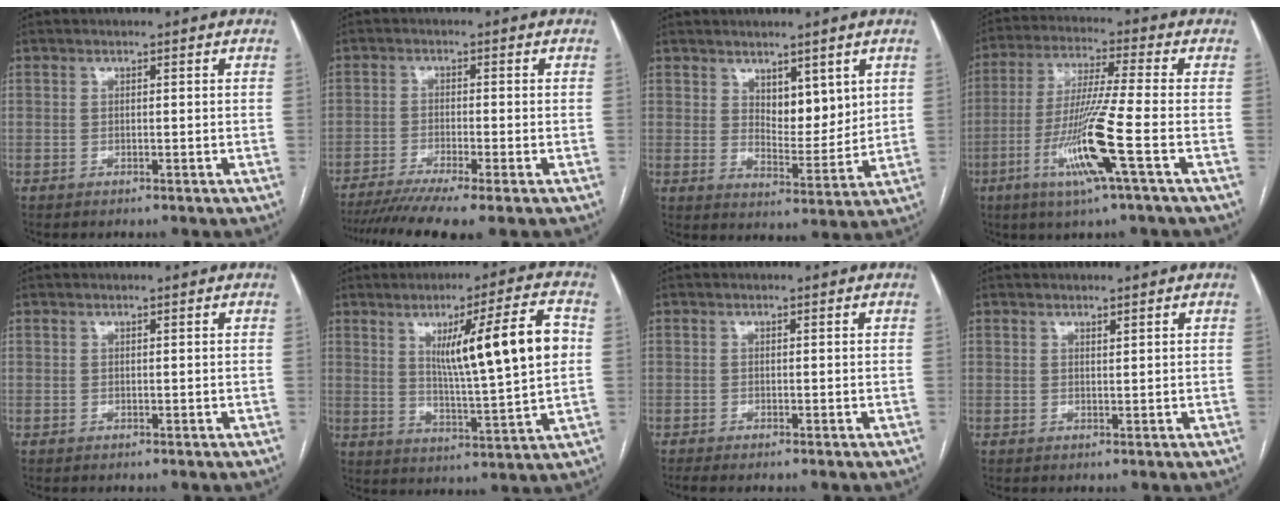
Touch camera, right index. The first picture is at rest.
{"total": 9.8, "force": [-7.7, -0.3, 6.0], "torque": [-0.094, -0.018, -0.123]}
{"total": 6.5, "force": [3.3, 3.0, 4.7], "torque": [-0.073, -0.013, 0.062]}
{"total": 12.6, "force": [-4.6, -1.3, 11.7], "torque": [-0.233, -0.021, -0.092]}
{"total": 0.0}
{"total": 14.8, "force": [3.4, 0.3, 14.4], "torque": [-0.223, 0.001, 0.057]}
{"total": 0.7, "force": [-0.5, -0.1, 0.5], "torque": [-0.013, -0.003, -0.013]}
{"total": 0.7, "force": [0.7, 0.1, 0.3], "torque": [-0.007, -0.003, 0.012]}